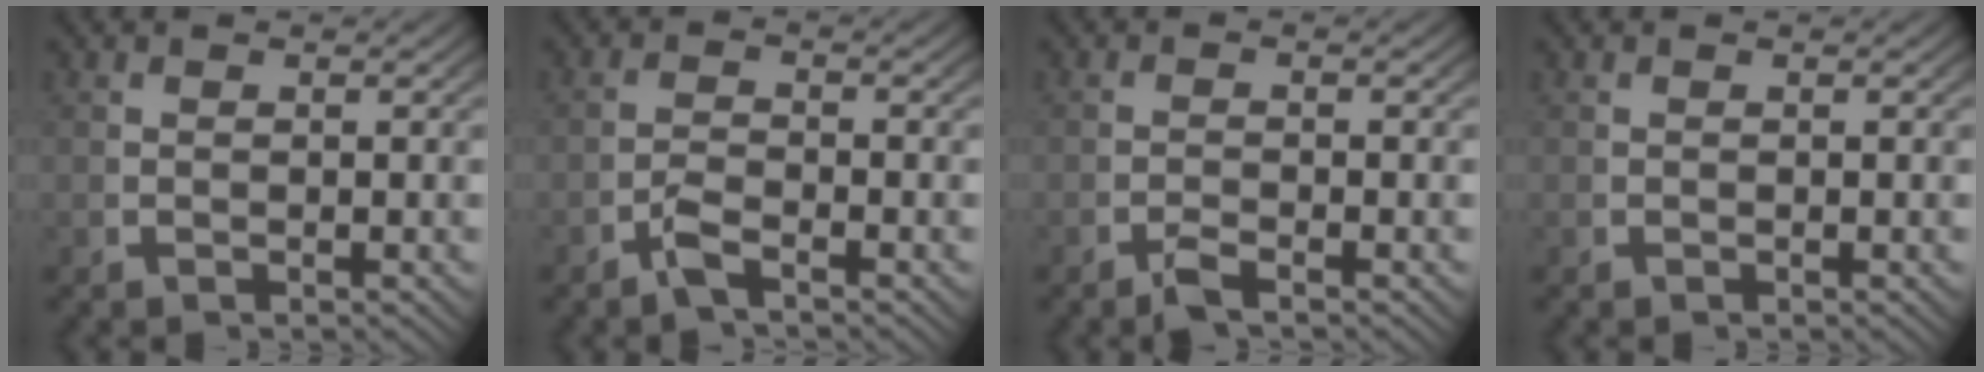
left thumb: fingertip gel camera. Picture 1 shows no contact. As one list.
[{"total": 1.8, "force": [-1.4, 0.5, 1.0], "torque": [-0.024, 0.000, -0.031]}, {"total": 1.5, "force": [-1.3, 0.2, 0.7], "torque": [-0.015, -0.002, -0.026]}, {"total": 0.0}]